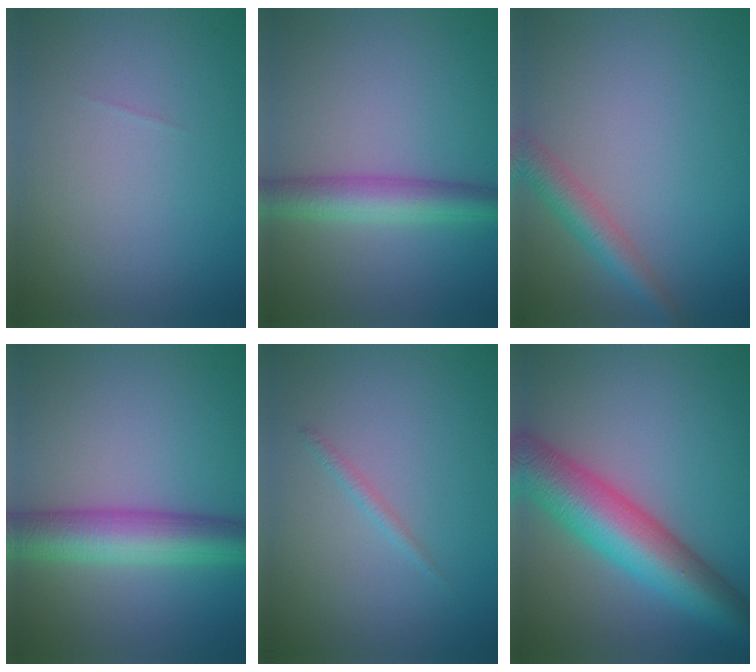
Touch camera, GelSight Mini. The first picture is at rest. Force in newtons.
{"total": 4.2, "press": 4.2, "slide": 0.1}
{"total": 3.1, "press": 3.1, "slide": 0.2}
{"total": 6.6, "press": 6.6, "slide": 0.0}
{"total": 0.9, "press": 0.9, "slide": 0.0}
{"total": 9.6, "press": 9.6, "slide": 0.1}